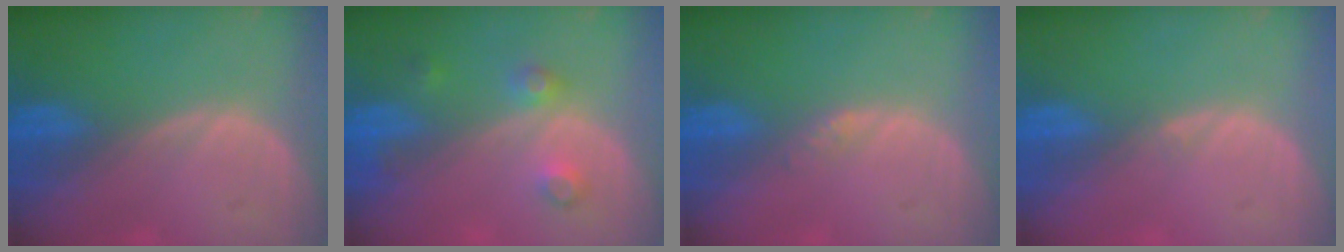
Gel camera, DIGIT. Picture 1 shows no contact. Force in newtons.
{"total": 3.5, "press": 3.3, "slide": 1.3}
{"total": 1.1, "press": 1.1, "slide": 0.1}
{"total": 0.6, "press": 0.4, "slide": 0.5}